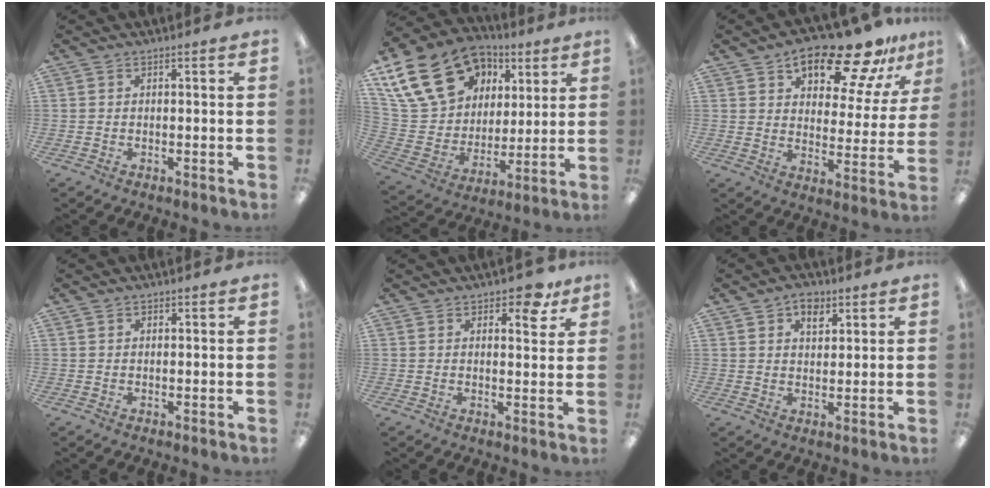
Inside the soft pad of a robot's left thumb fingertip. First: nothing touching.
{"total": 22.7, "force": [12.0, 16.0, 10.7], "torque": [-0.208, -0.037, 0.232]}
{"total": 17.8, "force": [13.5, 7.0, 9.4], "torque": [-0.149, -0.082, 0.226]}
{"total": 0.6, "force": [0.5, 0.3, 0.1], "torque": [-0.001, 0.001, 0.009]}
{"total": 5.8, "force": [4.2, 2.7, 3.1], "torque": [-0.022, -0.021, 0.066]}
{"total": 5.1, "force": [3.3, 3.0, 2.5], "torque": [-0.025, -0.011, 0.053]}